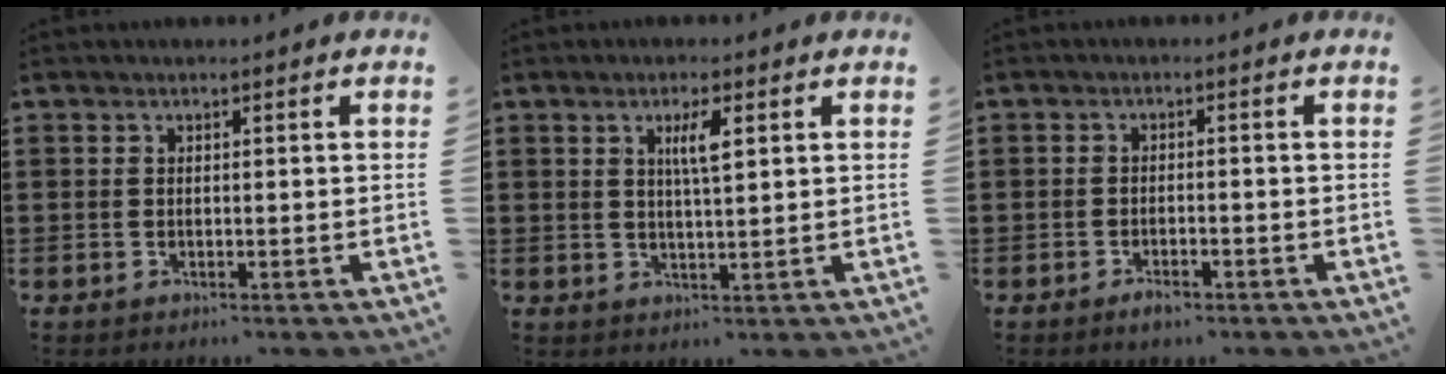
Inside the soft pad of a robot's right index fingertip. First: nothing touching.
{"total": 3.6, "force": [1.3, 0.7, 3.3], "torque": [-0.068, 0.006, 0.018]}
{"total": 1.8, "force": [-1.4, 0.4, 1.2], "torque": [-0.022, -0.004, -0.024]}